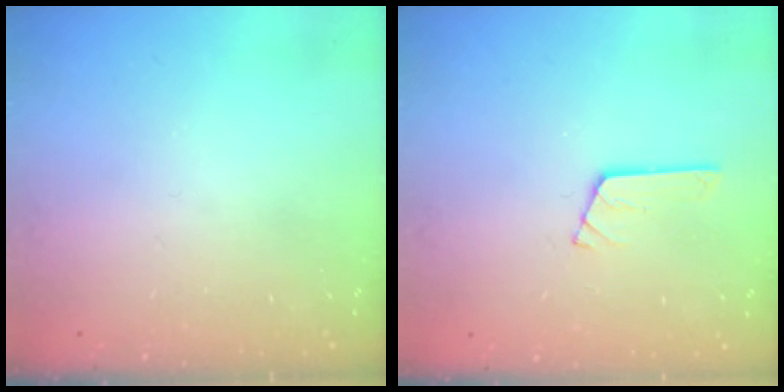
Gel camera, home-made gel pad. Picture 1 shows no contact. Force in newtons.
{"total": 2.9, "press": 2.9, "slide": 0.2}